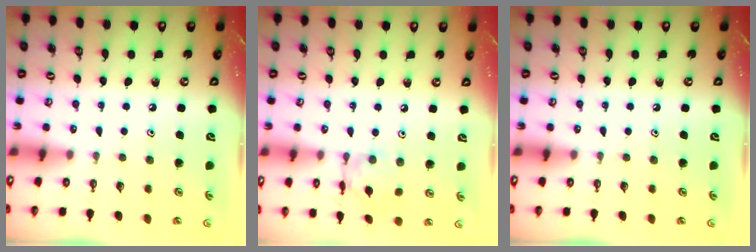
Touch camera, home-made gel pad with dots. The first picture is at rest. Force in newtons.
{"total": 6.5, "press": 6.5, "slide": 0.4}
{"total": 0.0}